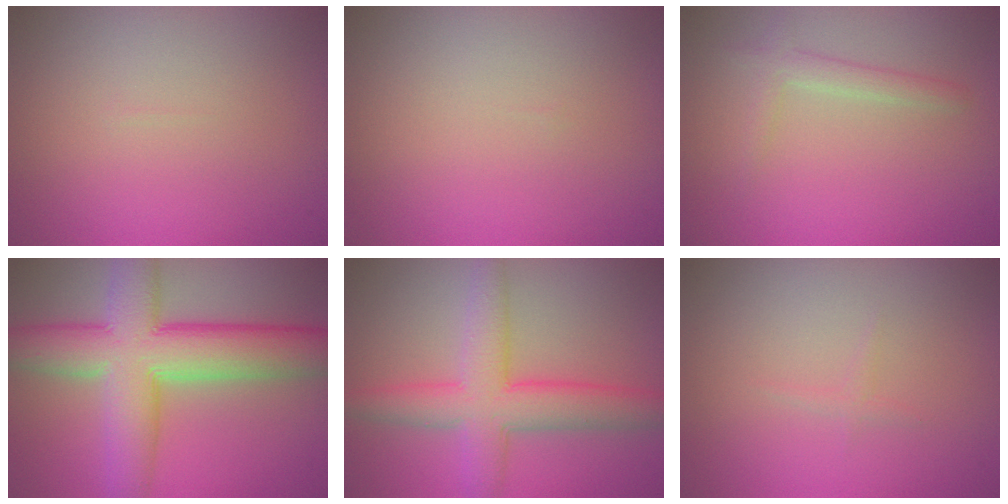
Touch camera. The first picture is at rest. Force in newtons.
{"total": 0.0}
{"total": 1.8, "press": 1.7, "slide": 0.1}
{"total": 10.4, "press": 10.4, "slide": 0.5}
{"total": 5.9, "press": 5.9, "slide": 0.3}
{"total": 1.0, "press": 0.9, "slide": 0.2}